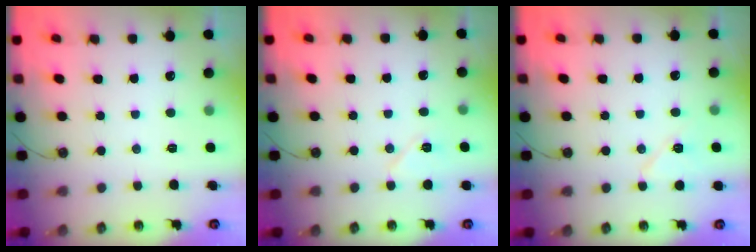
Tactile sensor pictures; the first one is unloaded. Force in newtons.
{"total": 7.8, "press": 6.3, "slide": 4.6}
{"total": 6.8, "press": 6.7, "slide": 0.8}